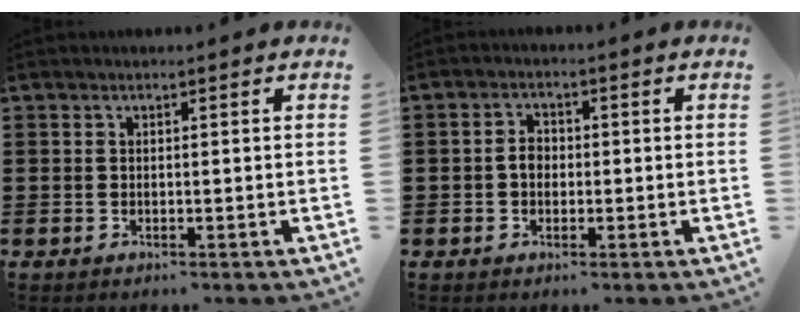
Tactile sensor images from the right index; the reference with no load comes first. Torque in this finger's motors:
{"motor_torque": [0.45, -0.23, 0.21, 0.05]}